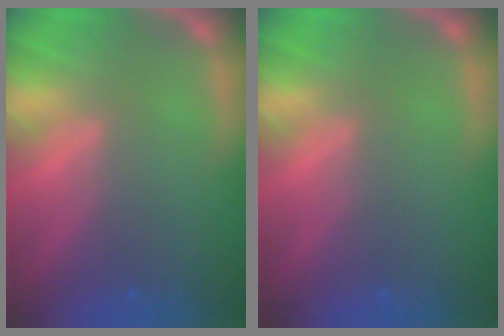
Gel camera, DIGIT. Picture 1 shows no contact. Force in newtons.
{"total": 0.0}